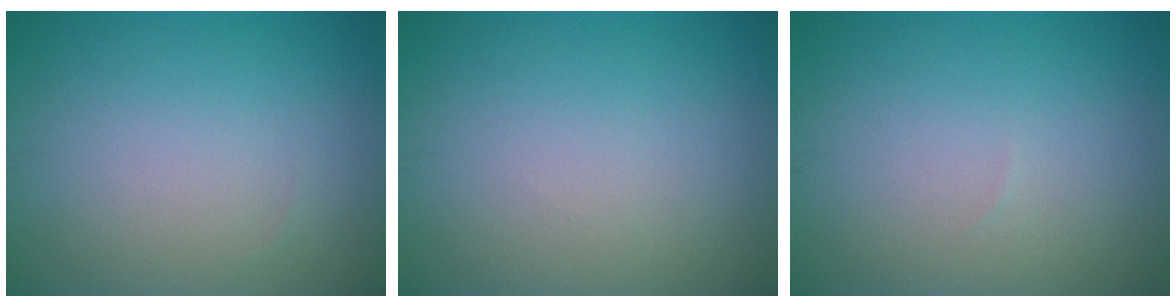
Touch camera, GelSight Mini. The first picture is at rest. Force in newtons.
{"total": 0.0}
{"total": 0.0}